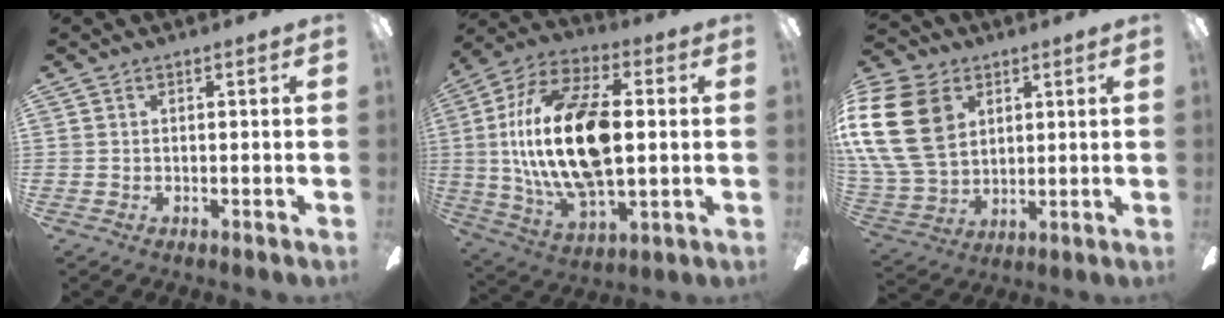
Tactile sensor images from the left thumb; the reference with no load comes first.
{"total": 23.6, "force": [2.3, 12.0, 20.1], "torque": [-0.422, -0.001, 0.041]}
{"total": 20.1, "force": [6.0, 14.8, 12.1], "torque": [-0.283, -0.010, 0.109]}